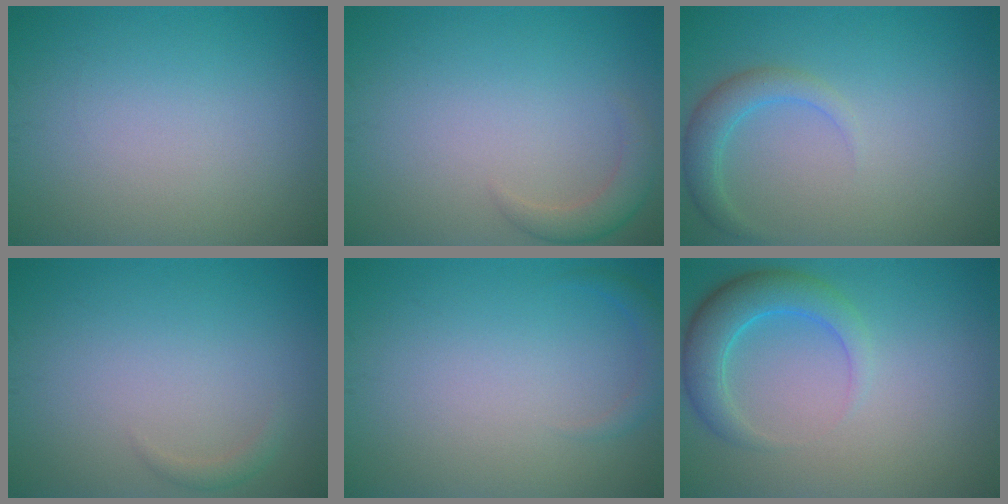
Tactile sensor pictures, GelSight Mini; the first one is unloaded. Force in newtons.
{"total": 2.2, "press": 2.2, "slide": 0.2}
{"total": 2.4, "press": 2.4, "slide": 0.2}
{"total": 0.9, "press": 0.9, "slide": 0.1}
{"total": 1.2, "press": 1.2, "slide": 0.2}
{"total": 4.2, "press": 4.2, "slide": 0.2}